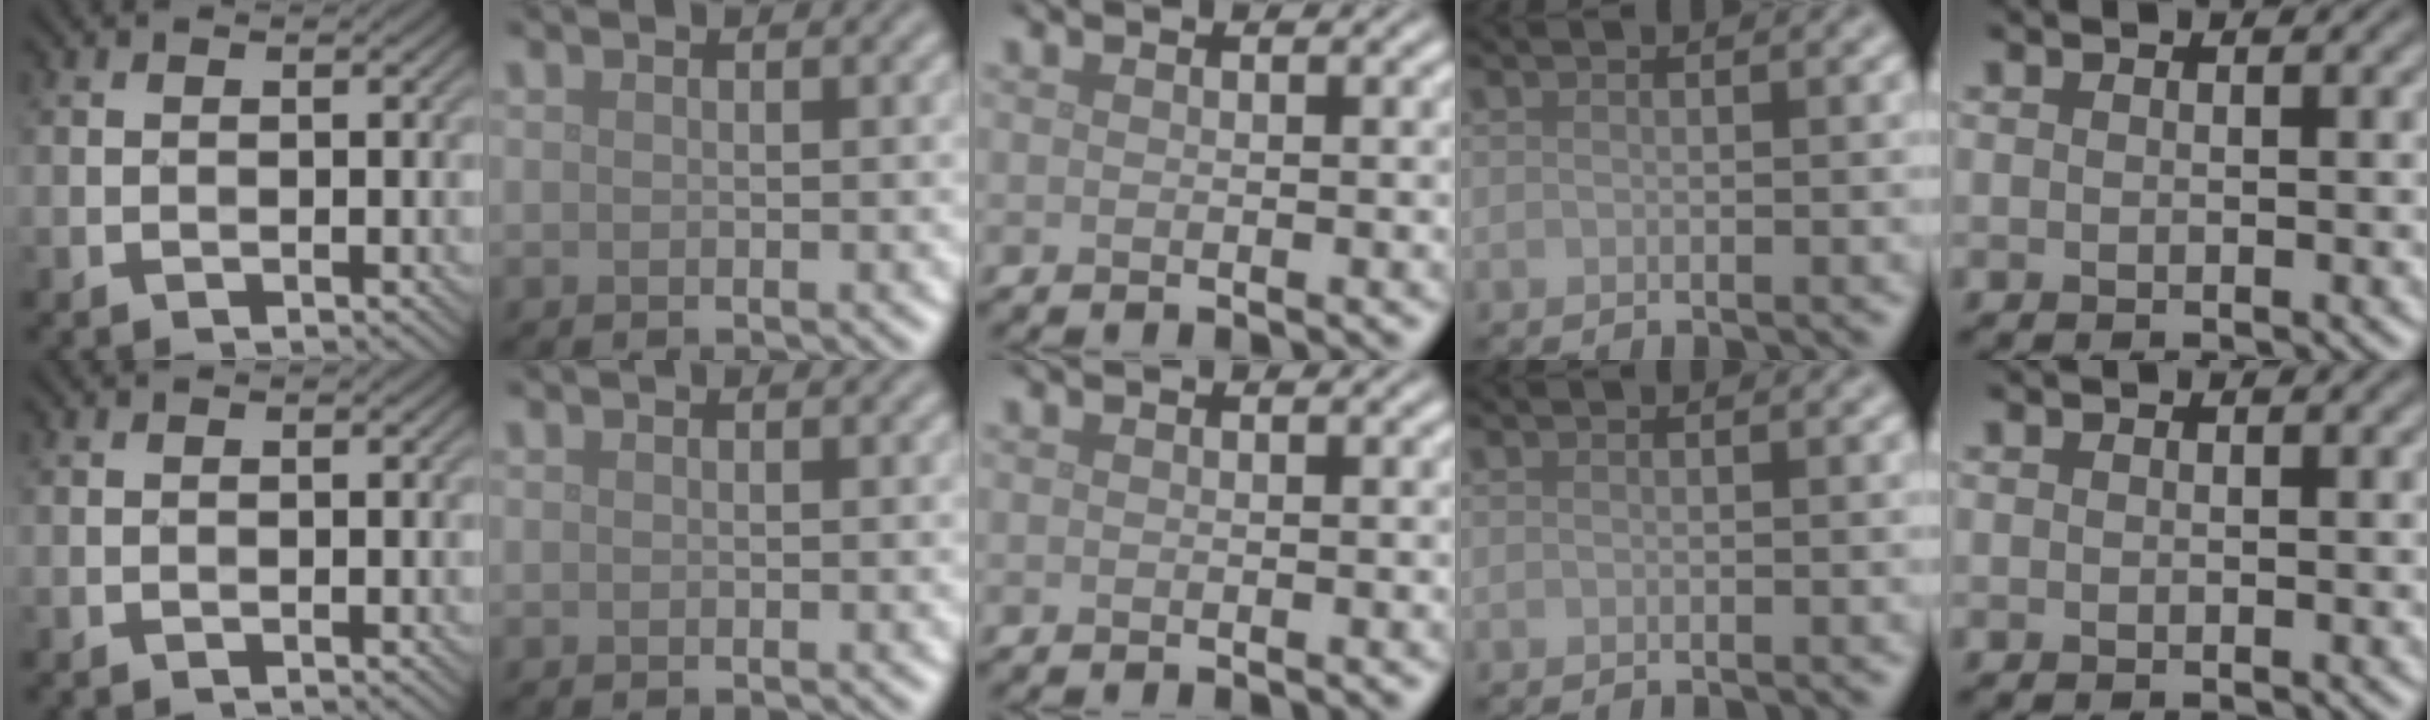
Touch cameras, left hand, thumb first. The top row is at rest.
{}